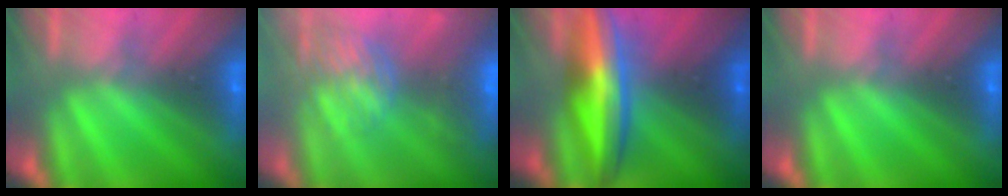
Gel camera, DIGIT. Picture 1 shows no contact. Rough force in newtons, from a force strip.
{"total": 3.9}
{"total": 6.9}
{"total": 0.0}